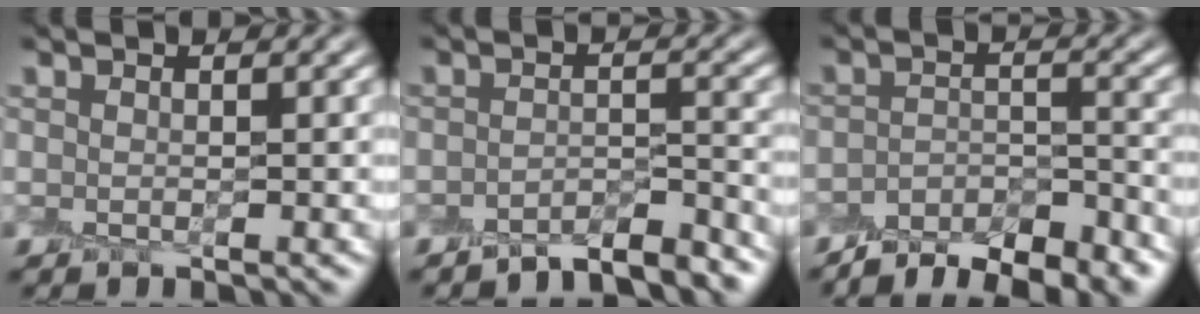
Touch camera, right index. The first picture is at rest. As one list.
[{"total": 4.4, "force": [-3.9, 0.9, 1.8], "torque": [-0.022, 0.006, -0.058]}, {"total": 7.0, "force": [-5.9, 2.2, 3.0], "torque": [-0.039, -0.004, -0.094]}]